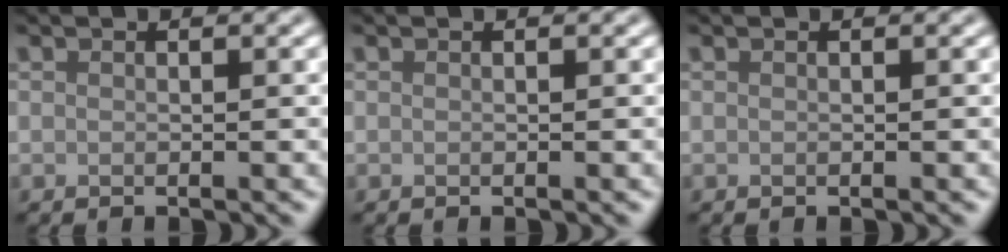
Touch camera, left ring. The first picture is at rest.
{"total": 0.0}
{"total": 0.0}